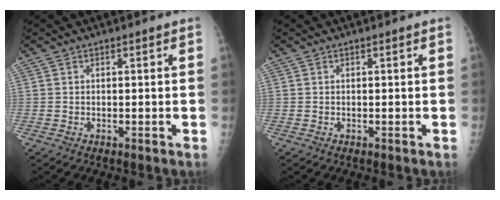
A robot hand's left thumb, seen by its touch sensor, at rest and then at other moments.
{"total": 0.0}